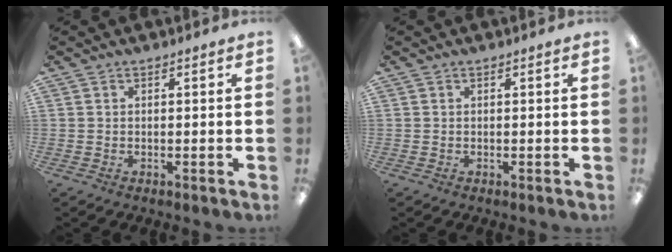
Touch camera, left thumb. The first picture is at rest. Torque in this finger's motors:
{"motor_torque": [-0.06, 0.06, 0.00, 0.00, 0.00]}